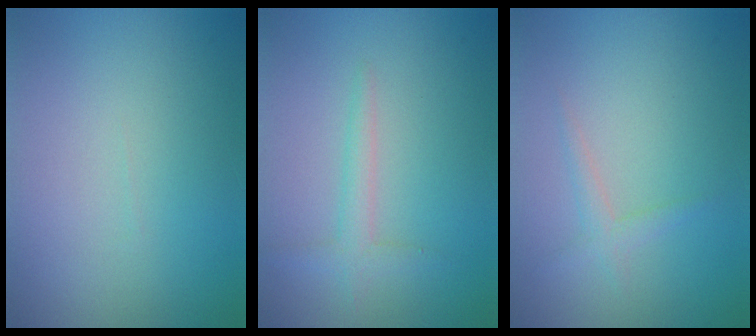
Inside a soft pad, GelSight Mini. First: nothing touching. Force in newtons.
{"total": 1.7, "press": 1.7, "slide": 0.1}
{"total": 1.3, "press": 1.3, "slide": 0.1}